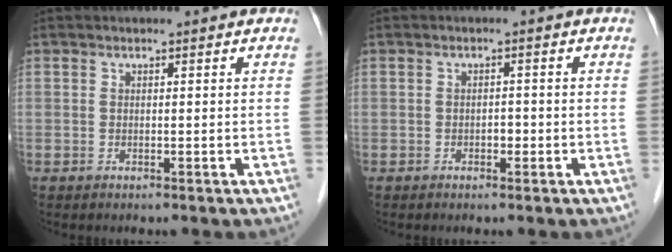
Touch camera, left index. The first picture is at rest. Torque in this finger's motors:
{"motor_torque": [0.02, 0.02, 0.00, 0.00]}